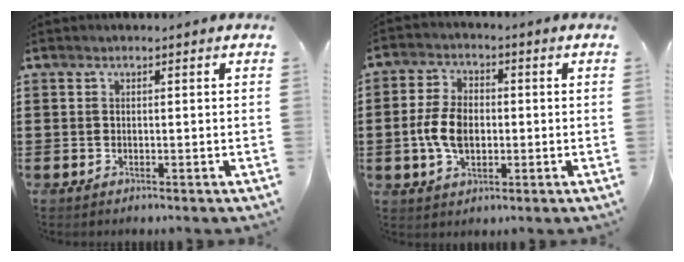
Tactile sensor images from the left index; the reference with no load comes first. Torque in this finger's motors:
{"motor_torque": [1.57, 0.57, 0.73, 0.11]}